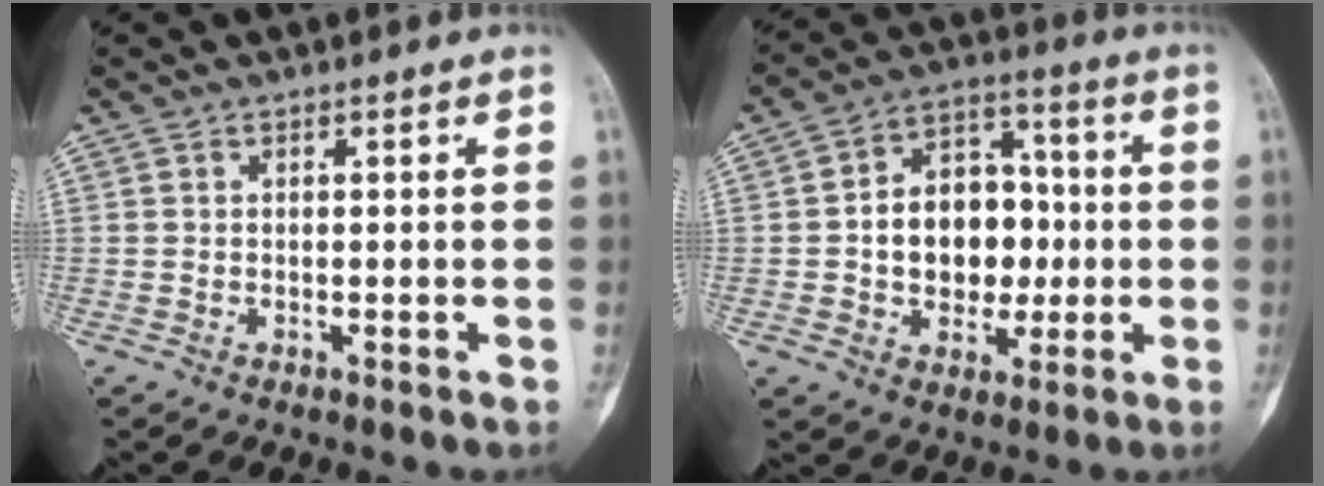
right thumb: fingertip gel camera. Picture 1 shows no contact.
{"total": 14.2, "force": [-0.6, 10.6, 9.5], "torque": [-0.093, 0.032, -0.009]}